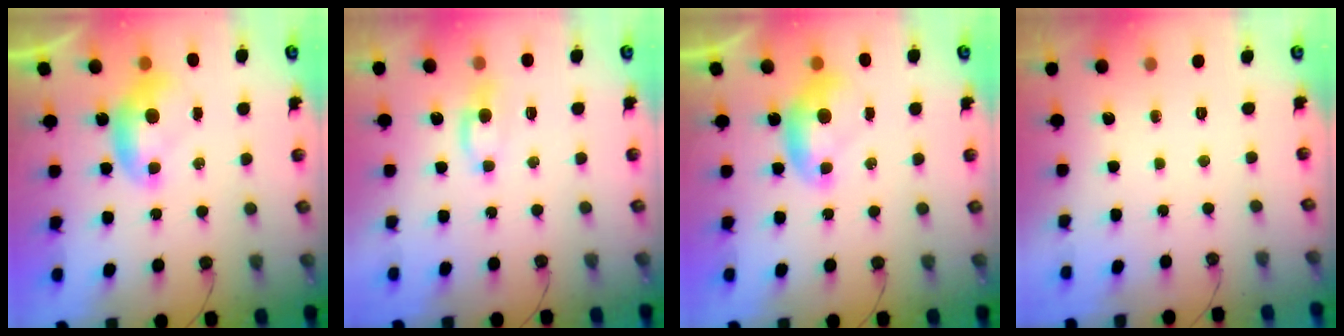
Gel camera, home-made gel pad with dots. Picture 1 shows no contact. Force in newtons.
{"total": 0.9, "press": 0.7, "slide": 0.6}
{"total": 0.0}
{"total": 0.0}